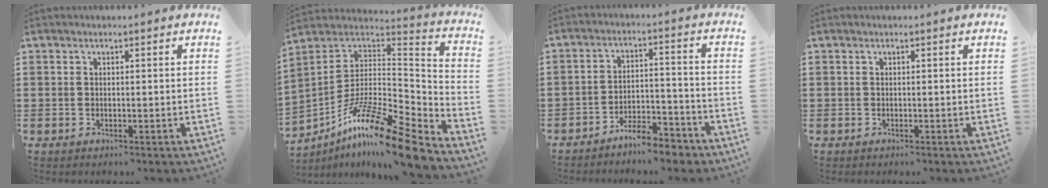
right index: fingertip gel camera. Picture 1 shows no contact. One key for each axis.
{"total": 15.4, "fx": -10.7, "fy": 2.6, "fz": 10.8, "tx": -0.204, "ty": 0.013, "tz": -0.200}
{"total": 6.1, "fx": -5.6, "fy": 1.0, "fz": 2.0, "tx": -0.037, "ty": 0.011, "tz": -0.109}
{"total": 0.0}